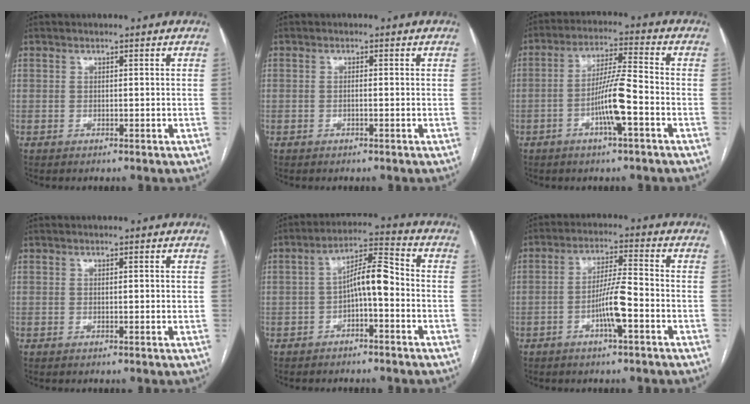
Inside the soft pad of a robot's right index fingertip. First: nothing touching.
{"total": 0.7, "force": [-0.1, 0.0, 0.6], "torque": [-0.012, 0.001, -0.001]}
{"total": 8.4, "force": [-3.0, 0.2, 7.9], "torque": [-0.152, 0.005, -0.055]}
{"total": 1.1, "force": [0.2, 0.2, 1.1], "torque": [-0.016, 0.001, 0.001]}
{"total": 7.2, "force": [-1.5, 1.8, 6.8], "torque": [-0.117, 0.029, -0.026]}
{"total": 6.8, "force": [-2.5, 0.3, 6.3], "torque": [-0.123, 0.005, -0.045]}